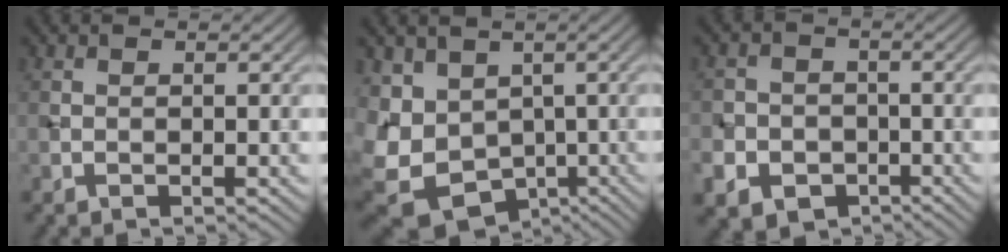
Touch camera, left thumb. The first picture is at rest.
{"total": 11.4, "force": [-2.4, 9.2, 6.3], "torque": [-0.171, -0.027, -0.008]}
{"total": 7.4, "force": [-3.5, 6.3, 1.7], "torque": [-0.050, -0.022, -0.076]}